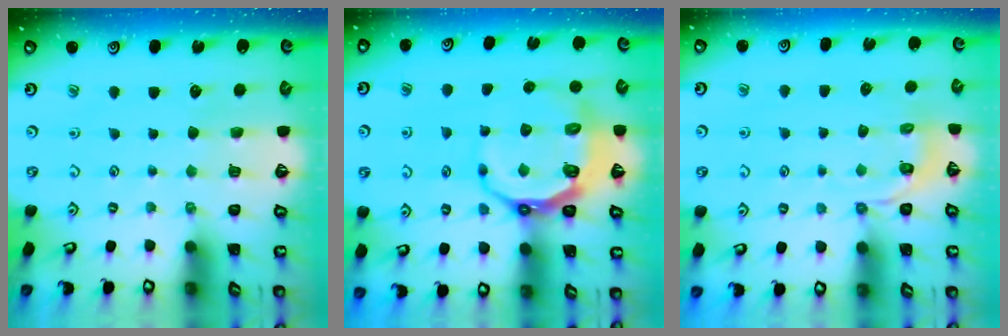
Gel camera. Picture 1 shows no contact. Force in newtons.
{"total": 9.7, "press": 8.8, "slide": 4.1}
{"total": 3.7, "press": 3.2, "slide": 2.0}